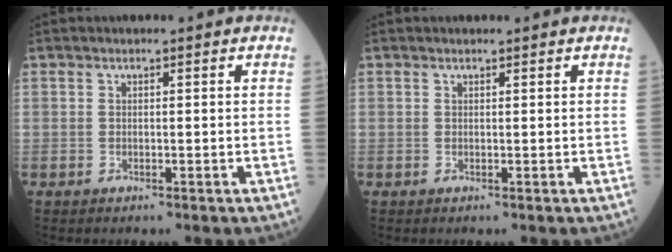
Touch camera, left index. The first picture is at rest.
{"total": 0.5, "force": [0.5, 0.1, 0.0], "torque": [-0.006, 0.001, 0.008]}